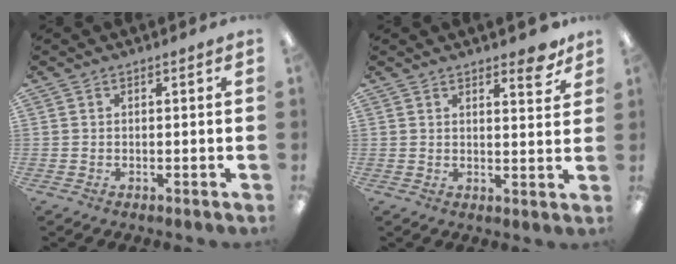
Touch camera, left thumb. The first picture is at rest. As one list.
[{"total": 5.2, "force": [4.2, 1.7, 2.6], "torque": [-0.013, -0.030, 0.066]}]